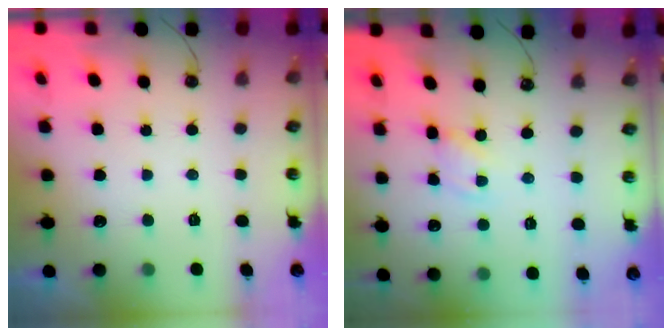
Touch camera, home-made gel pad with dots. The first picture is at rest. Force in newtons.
{"total": 1.3, "press": 1.3, "slide": 0.2}